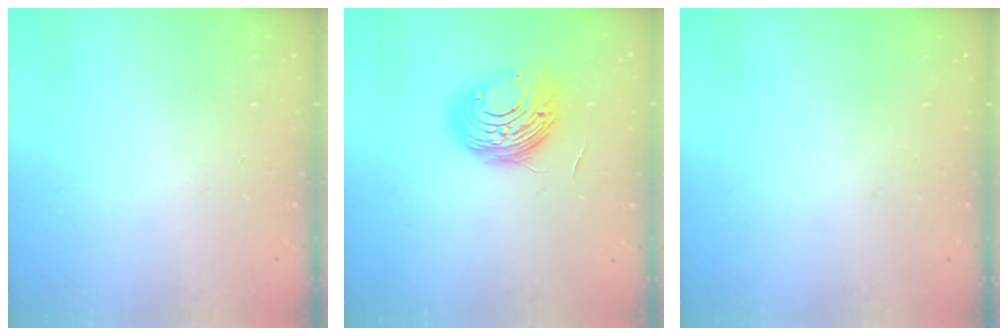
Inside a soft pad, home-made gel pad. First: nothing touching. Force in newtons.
{"total": 11.4, "press": 11.3, "slide": 0.5}
{"total": 0.0}